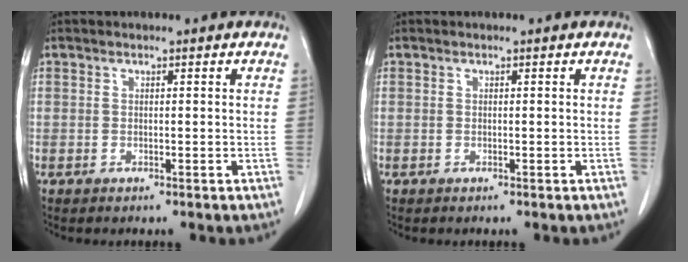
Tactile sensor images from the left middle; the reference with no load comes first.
{"total": 0.0}